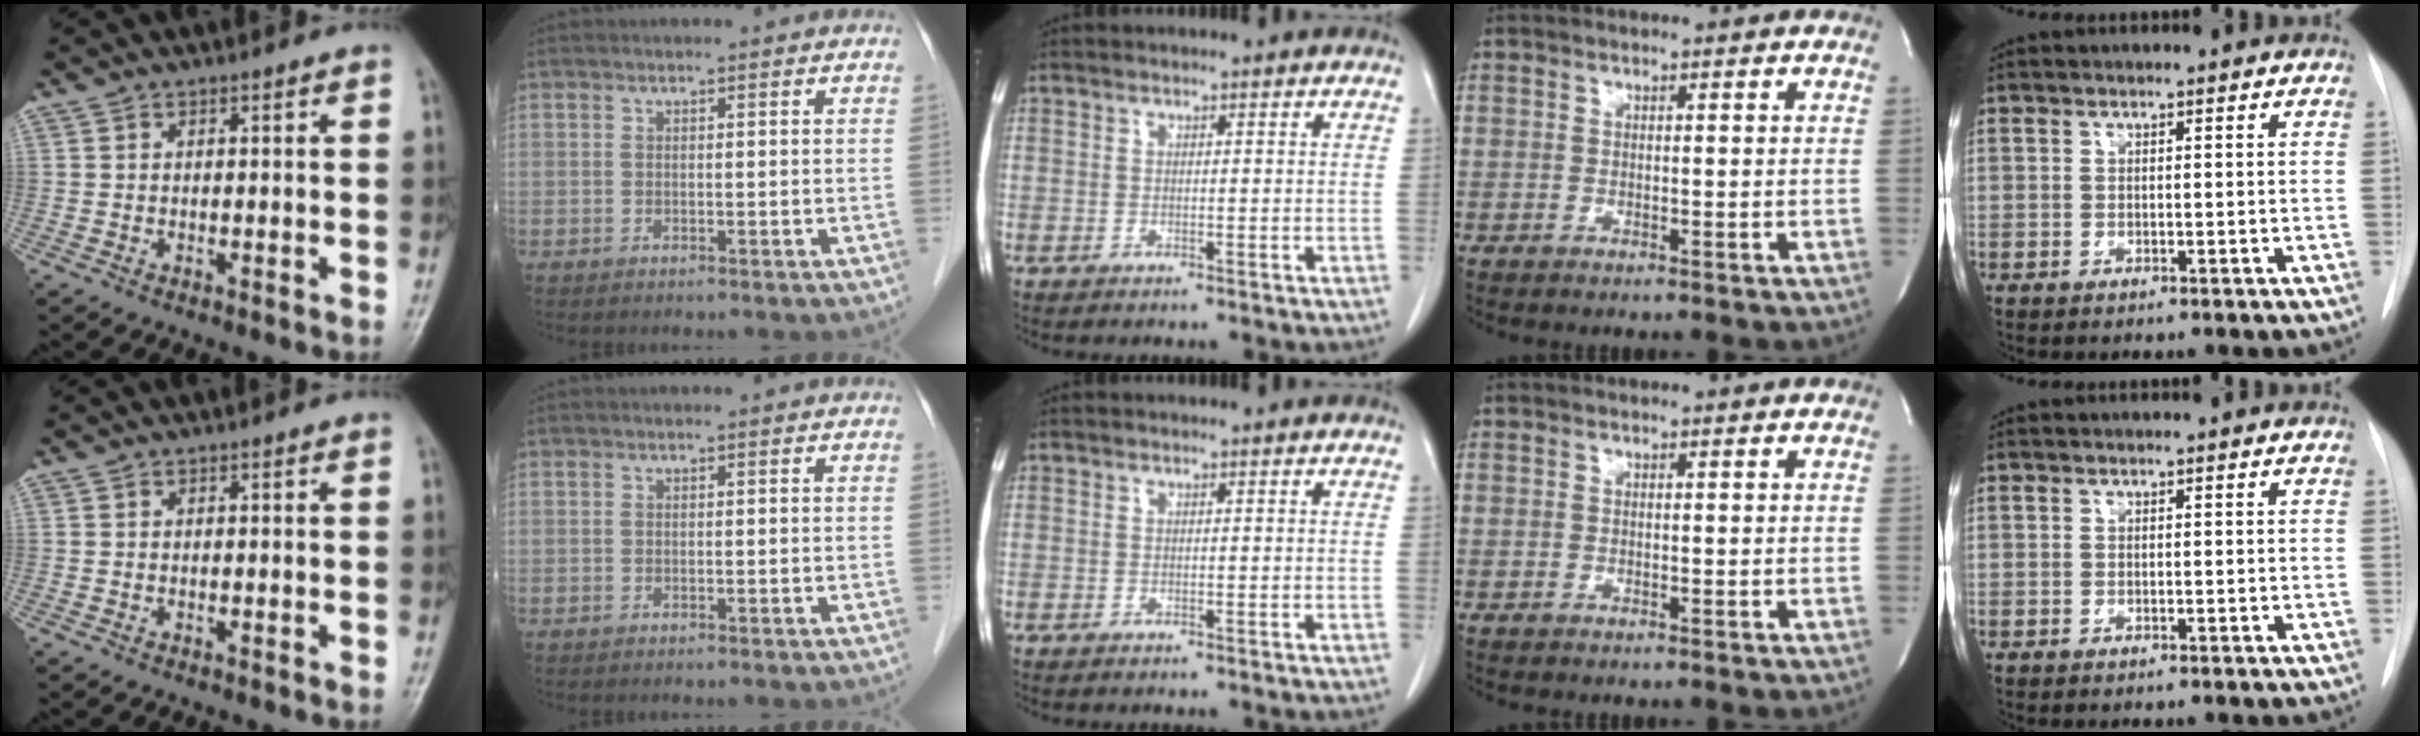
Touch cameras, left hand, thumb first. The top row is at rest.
{}